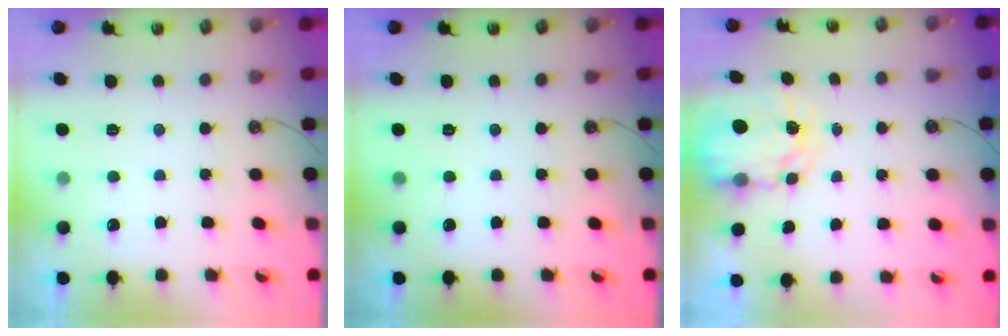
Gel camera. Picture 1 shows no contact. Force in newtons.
{"total": 0.0}
{"total": 4.0, "press": 4.0, "slide": 0.0}